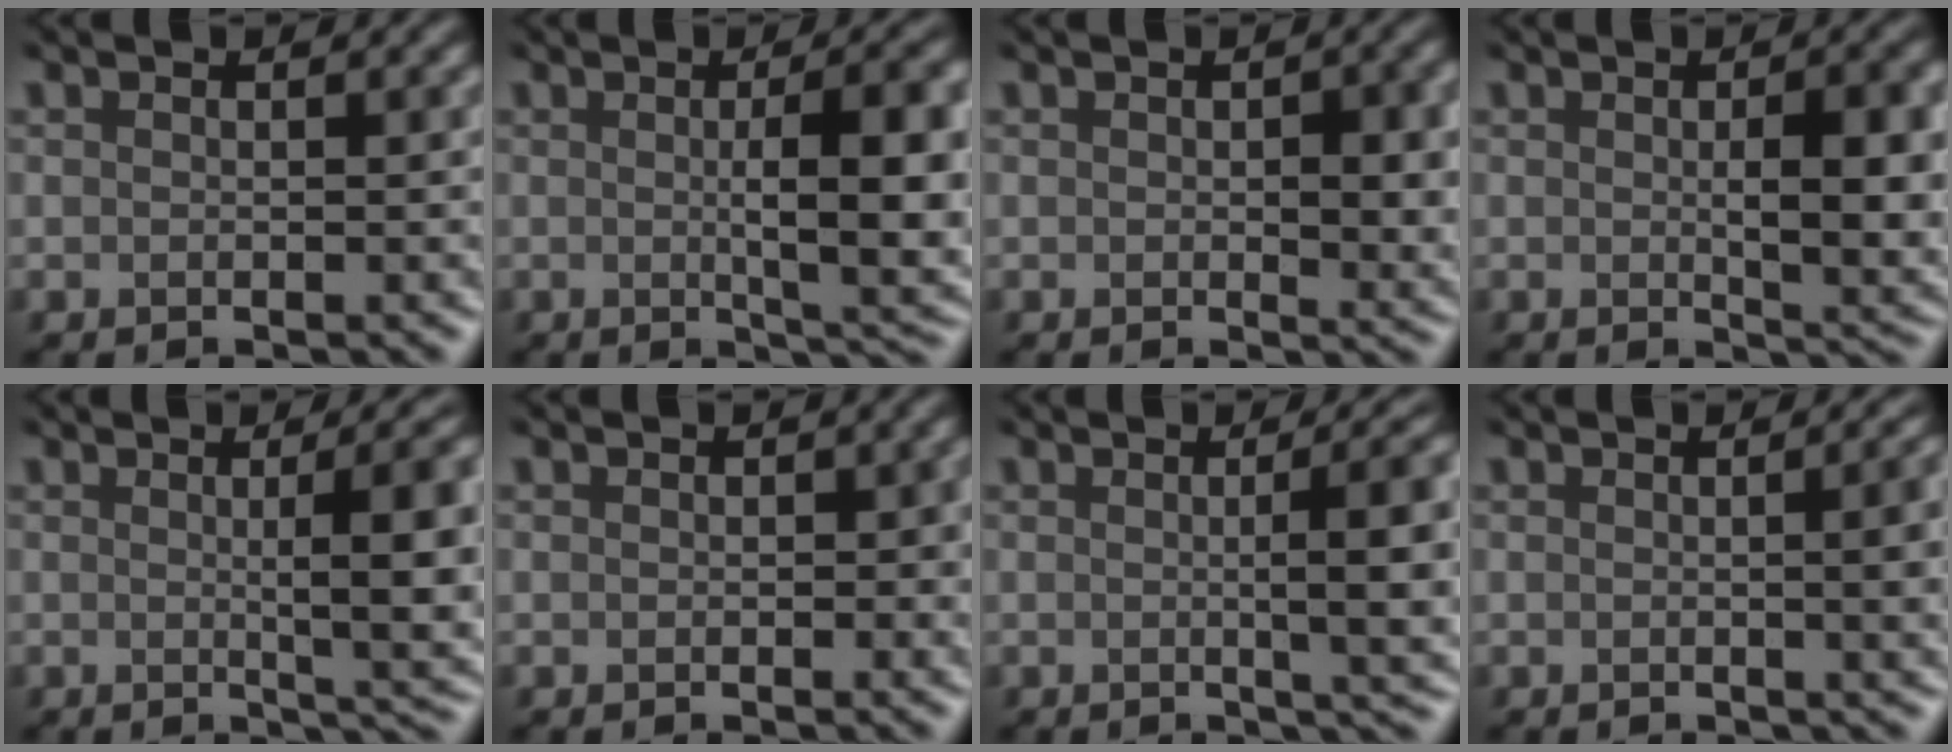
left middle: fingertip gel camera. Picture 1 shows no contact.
{"total": 8.5, "force": [0.0, 2.0, 8.3], "torque": [-0.103, 0.009, 0.012]}
{"total": 3.2, "force": [-0.1, 0.6, 3.1], "torque": [-0.061, 0.001, 0.012]}
{"total": 5.6, "force": [-0.1, 1.1, 5.5], "torque": [-0.088, 0.000, 0.016]}
{"total": 8.6, "force": [0.4, 1.9, 8.4], "torque": [-0.090, 0.020, 0.011]}
{"total": 0.6, "force": [-0.2, -0.1, 0.6], "torque": [-0.016, 0.005, 0.009]}
{"total": 7.8, "force": [0.3, 2.0, 7.6], "torque": [-0.076, 0.021, 0.010]}
{"total": 6.0, "force": [0.0, 2.6, 5.4], "torque": [-0.031, 0.024, -0.005]}